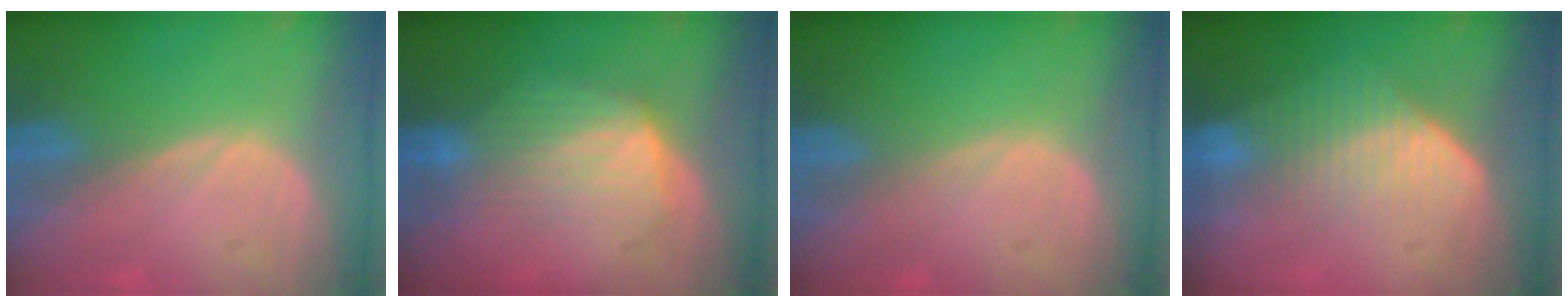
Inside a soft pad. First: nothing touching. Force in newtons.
{"total": 6.4, "press": 6.4, "slide": 1.0}
{"total": 0.0}
{"total": 7.3, "press": 6.2, "slide": 3.7}